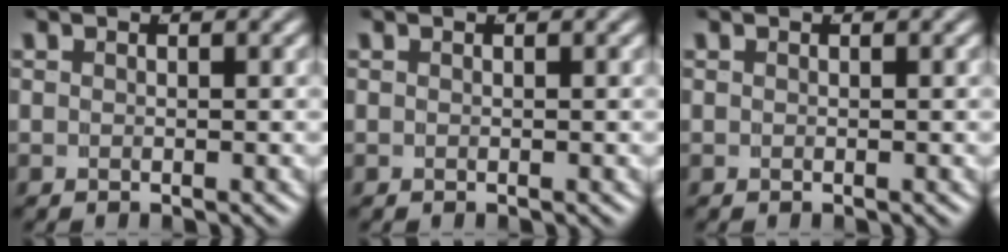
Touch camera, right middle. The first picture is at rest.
{"total": 0.0}
{"total": 0.0}